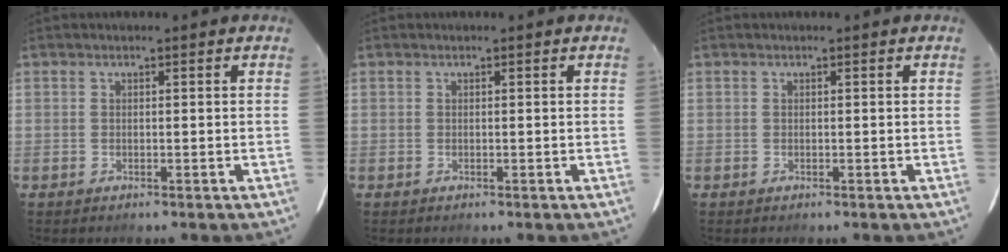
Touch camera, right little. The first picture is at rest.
{"total": 0.0}
{"total": 0.0}